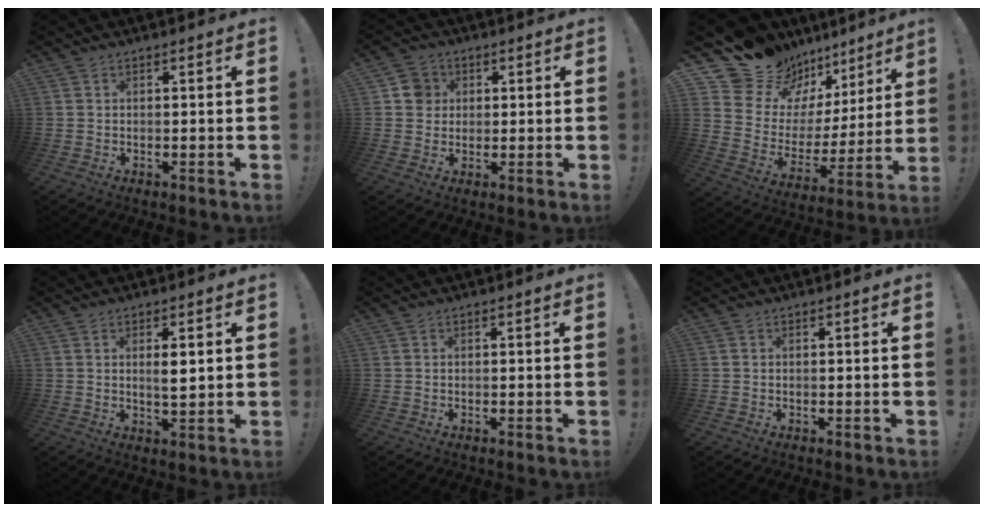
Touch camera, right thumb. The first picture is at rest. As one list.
[{"total": 6.4, "force": [1.6, 6.0, 1.7], "torque": [-0.018, 0.003, 0.032]}, {"total": 15.7, "force": [14.0, 6.8, 2.2], "torque": [-0.036, -0.126, 0.267]}, {"total": 4.4, "force": [1.1, 1.2, 4.0], "torque": [-0.058, -0.012, 0.013]}, {"total": 0.0}, {"total": 0.0}]